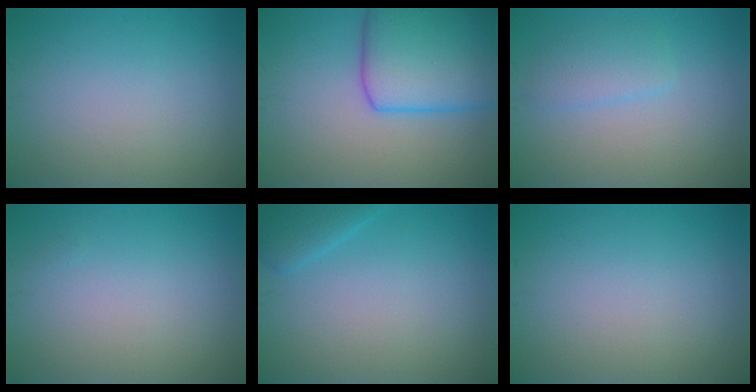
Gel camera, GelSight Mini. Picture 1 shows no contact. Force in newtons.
{"total": 8.4, "press": 8.4, "slide": 0.5}
{"total": 2.1, "press": 2.1, "slide": 0.1}
{"total": 0.0}
{"total": 2.0, "press": 2.0, "slide": 0.1}
{"total": 0.0}